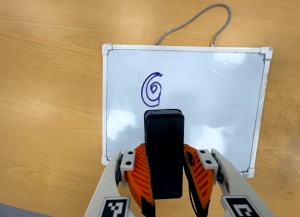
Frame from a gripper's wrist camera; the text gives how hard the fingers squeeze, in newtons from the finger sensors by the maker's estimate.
{"total": 6.3, "left": 5.7, "right": 6.9}